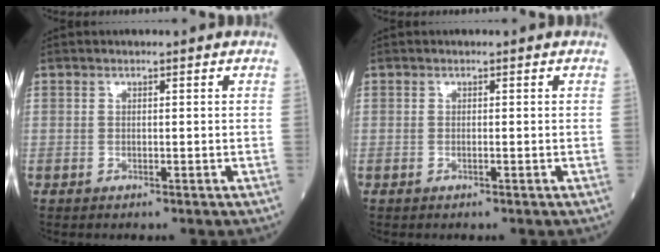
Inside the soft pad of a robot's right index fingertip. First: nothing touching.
{"total": 0.0}